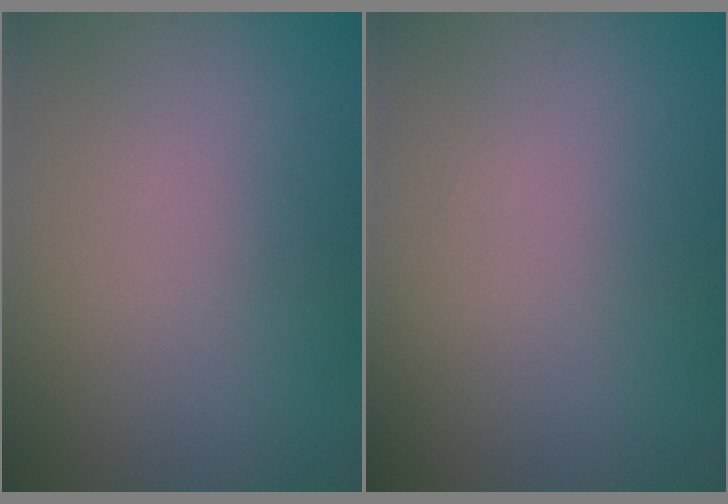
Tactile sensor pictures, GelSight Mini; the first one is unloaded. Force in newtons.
{"total": 0.0}